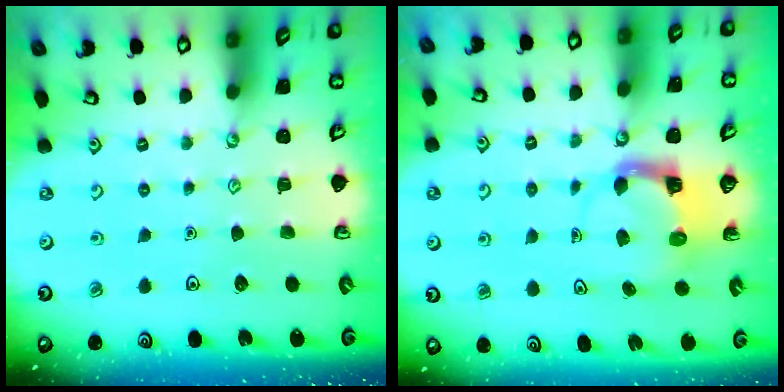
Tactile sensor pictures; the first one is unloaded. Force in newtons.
{"total": 3.8, "press": 3.8, "slide": 0.3}